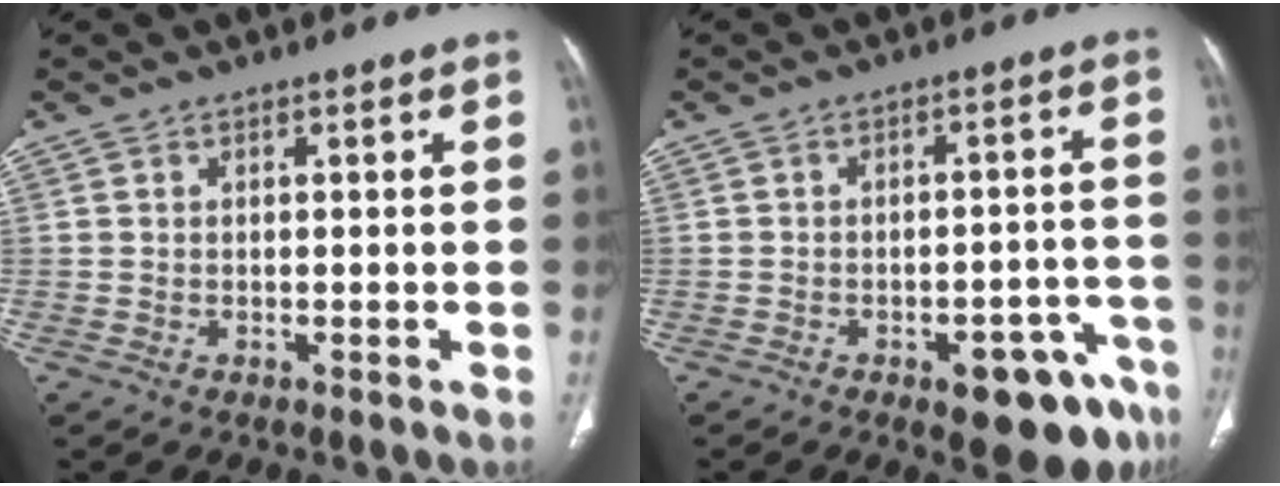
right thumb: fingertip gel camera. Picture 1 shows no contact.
{"total": 12.0, "force": [-6.9, 5.0, 8.4], "torque": [-0.072, 0.042, -0.083]}